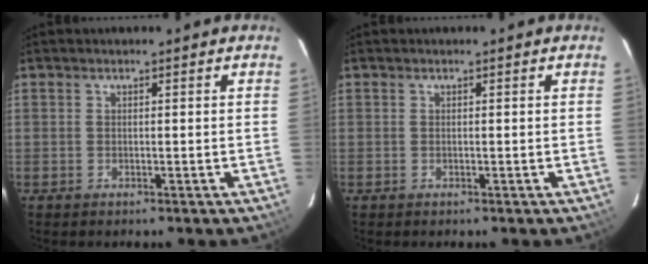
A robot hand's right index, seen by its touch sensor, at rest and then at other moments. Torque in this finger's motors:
{"motor_torque": [0.05, 0.02, 0.03, 0.00]}